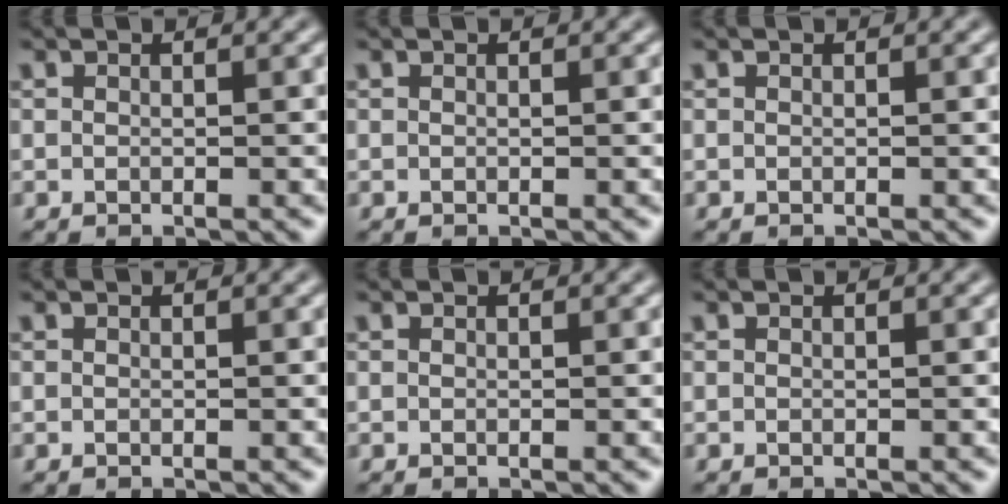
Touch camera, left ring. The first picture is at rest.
{"total": 0.0}
{"total": 0.0}
{"total": 0.0}
{"total": 0.0}
{"total": 0.0}